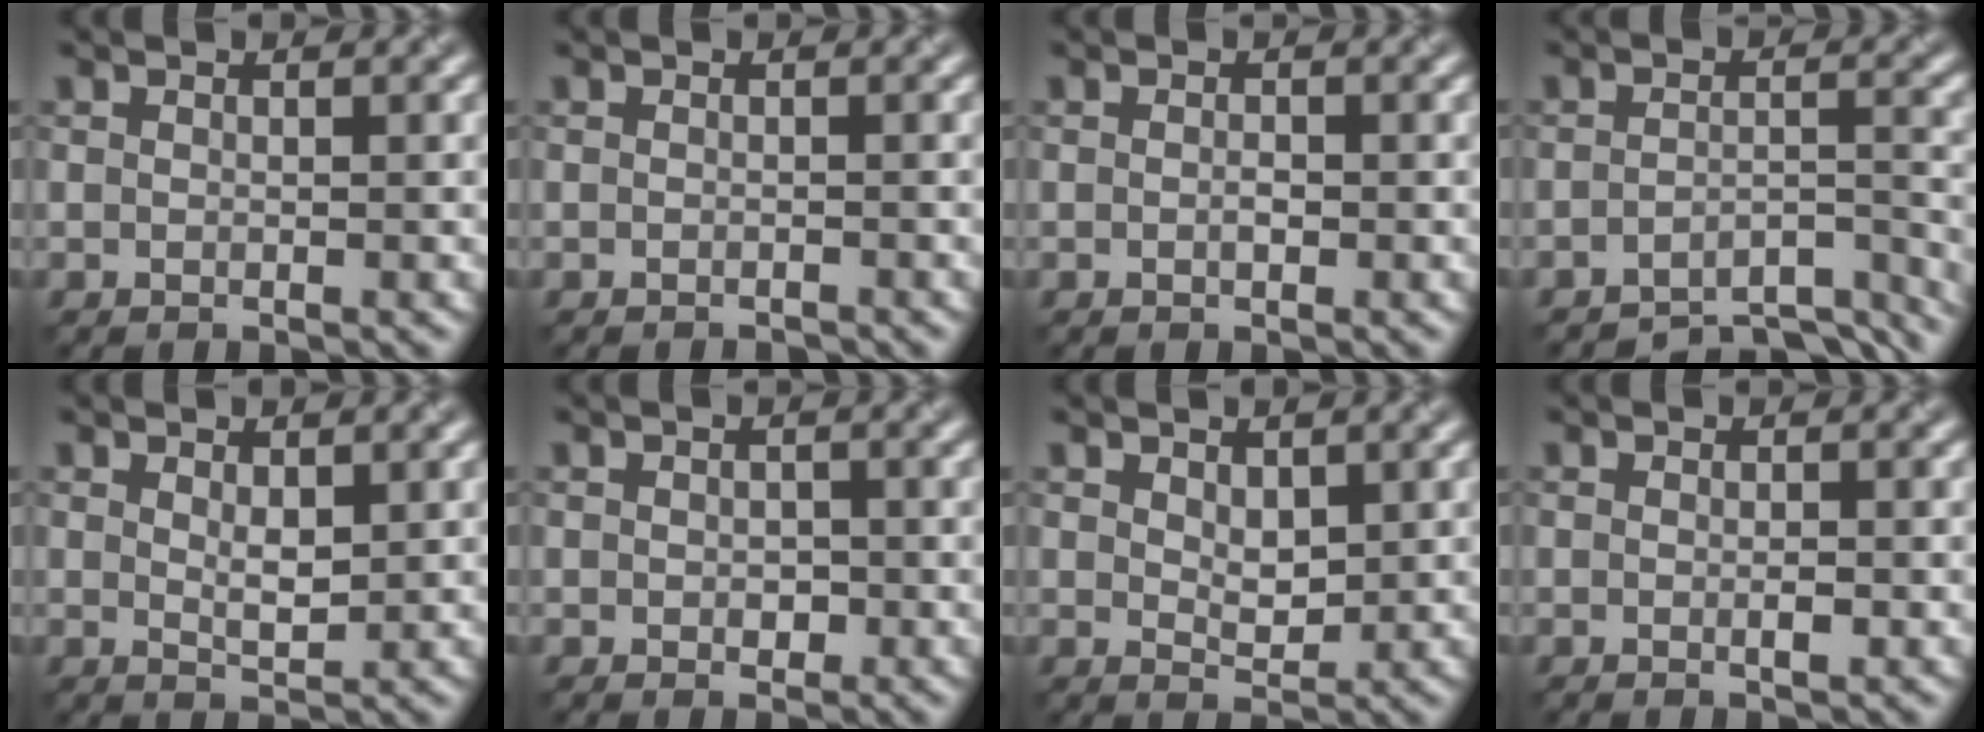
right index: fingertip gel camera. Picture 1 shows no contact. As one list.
[{"total": 0.9, "force": [-0.9, 0.1, 0.2], "torque": [0.001, -0.002, -0.016]}, {"total": 0.7, "force": [-0.2, 0.3, 0.6], "torque": [-0.014, 0.000, -0.002]}, {"total": 7.4, "force": [-6.8, 1.3, 2.6], "torque": [-0.031, -0.007, -0.093]}, {"total": 1.6, "force": [0.7, 0.6, 1.3], "torque": [-0.024, -0.004, 0.017]}, {"total": 1.1, "force": [-0.1, 0.8, 0.7], "torque": [-0.010, -0.003, -0.003]}, {"total": 2.0, "force": [0.8, 1.1, 1.4], "torque": [-0.024, -0.005, 0.018]}, {"total": 0.9, "force": [-0.2, 0.2, 0.9], "torque": [-0.016, -0.001, -0.002]}]